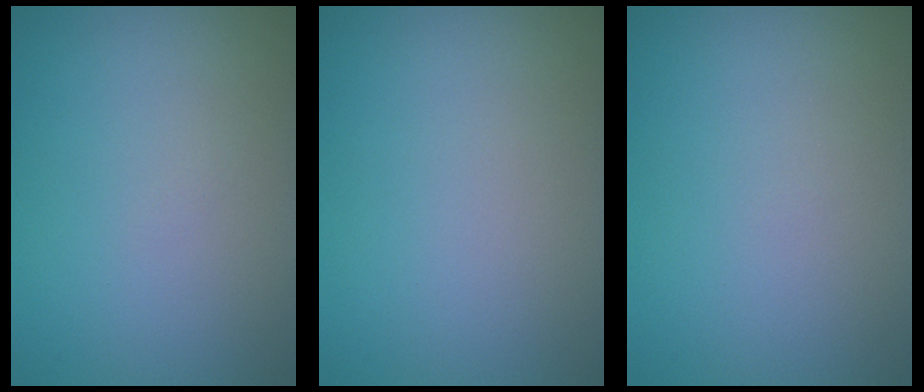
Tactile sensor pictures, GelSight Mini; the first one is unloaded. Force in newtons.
{"total": 0.0}
{"total": 0.0}